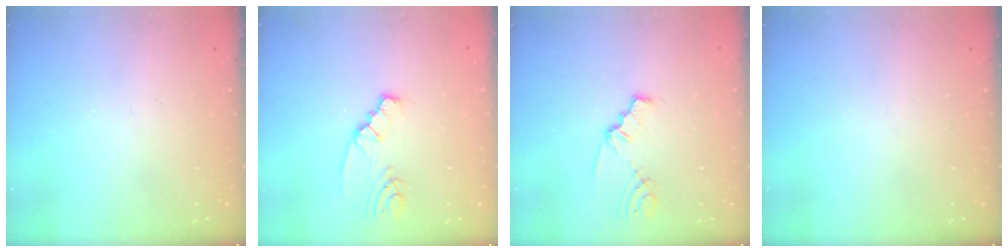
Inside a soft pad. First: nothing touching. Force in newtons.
{"total": 2.0, "press": 2.0, "slide": 0.4}
{"total": 1.8, "press": 1.7, "slide": 0.3}
{"total": 0.0}